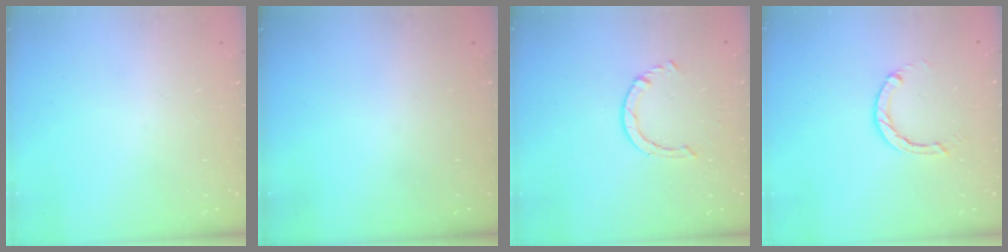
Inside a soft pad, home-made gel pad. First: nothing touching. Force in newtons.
{"total": 0.0}
{"total": 2.5, "press": 2.5, "slide": 0.3}
{"total": 2.9, "press": 2.9, "slide": 0.4}